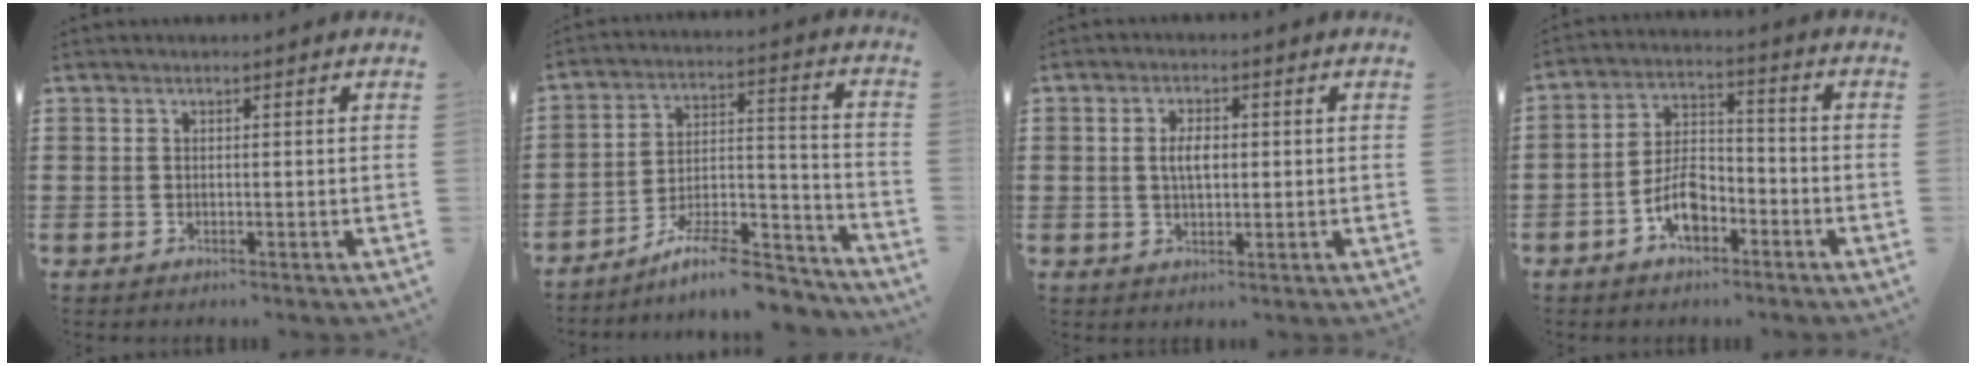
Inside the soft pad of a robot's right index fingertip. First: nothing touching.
{"total": 10.3, "force": [-8.9, 1.6, 4.8], "torque": [-0.066, 0.025, -0.167]}
{"total": 3.5, "force": [0.3, 1.6, 3.1], "torque": [-0.053, 0.003, 0.001]}
{"total": 6.7, "force": [-3.5, 3.5, 4.5], "torque": [-0.094, 0.010, -0.067]}